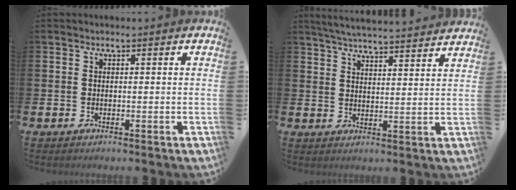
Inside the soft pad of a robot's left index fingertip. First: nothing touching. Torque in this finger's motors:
{"motor_torque": [0.97, -1.17, 0.37, 0.11]}